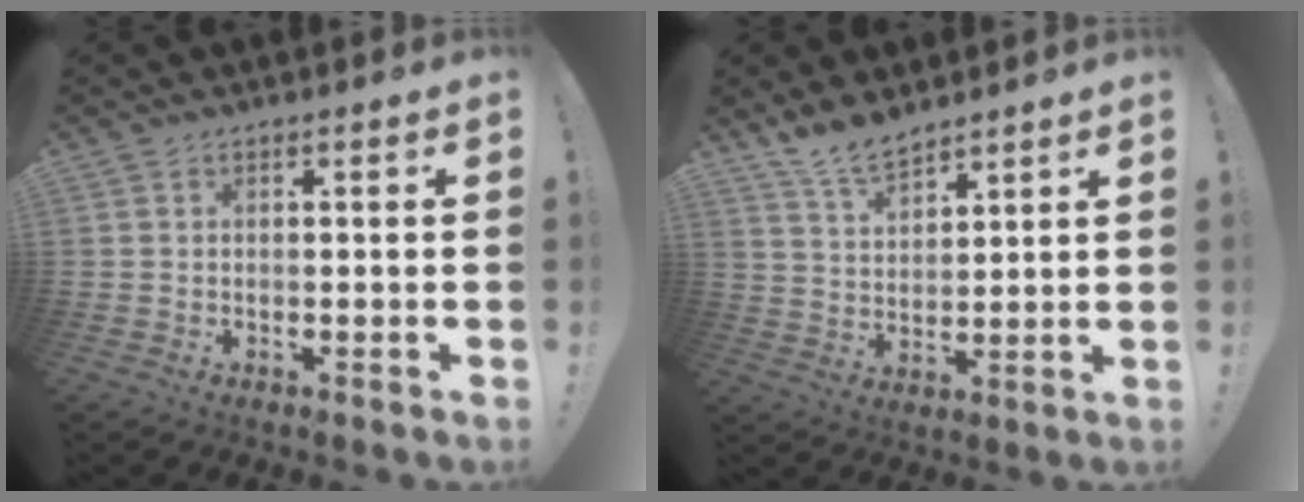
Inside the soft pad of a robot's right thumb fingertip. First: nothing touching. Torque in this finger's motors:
{"motor_torque": [0.03, 1.93, 0.57, 0.48, 0.00]}